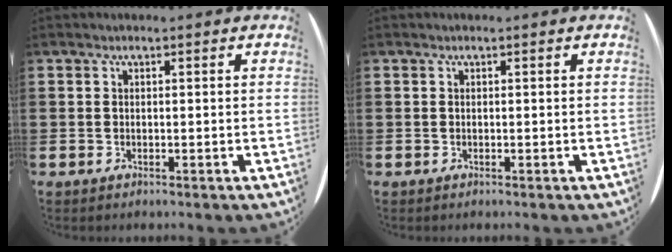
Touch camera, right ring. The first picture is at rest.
{"total": 0.0}